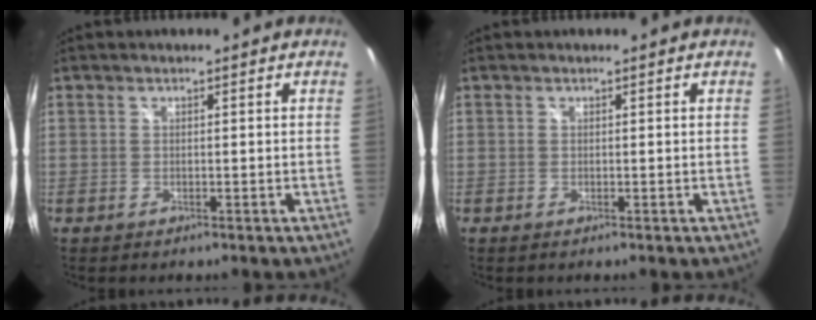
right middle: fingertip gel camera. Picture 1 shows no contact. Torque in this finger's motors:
{"motor_torque": [0.00, 0.01, 0.00, 0.01]}